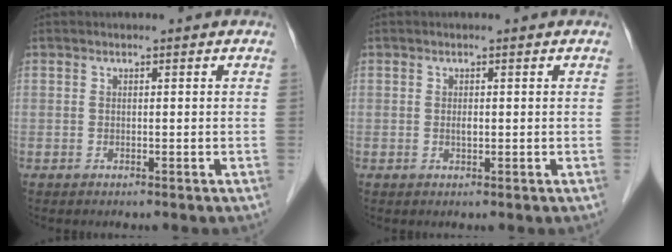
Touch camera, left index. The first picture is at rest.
{"total": 0.8, "force": [0.0, 0.3, 0.8], "torque": [-0.015, -0.001, 0.001]}